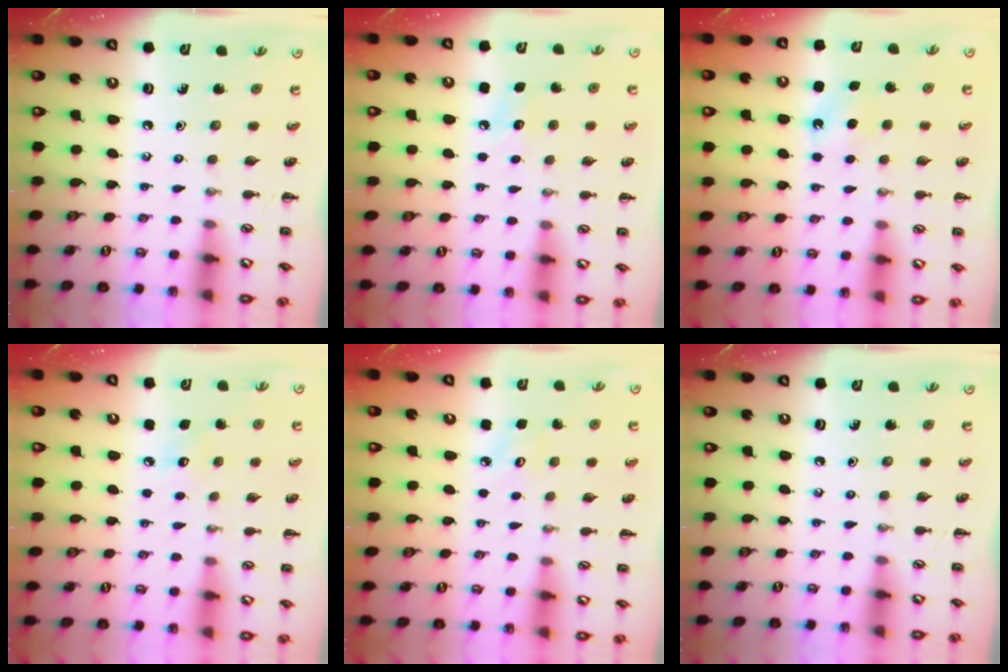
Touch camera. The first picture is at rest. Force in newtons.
{"total": 6.3, "press": 6.1, "slide": 1.7}
{"total": 4.7, "press": 4.5, "slide": 1.3}
{"total": 5.1, "press": 4.9, "slide": 1.4}
{"total": 2.7, "press": 2.6, "slide": 0.7}
{"total": 0.0}